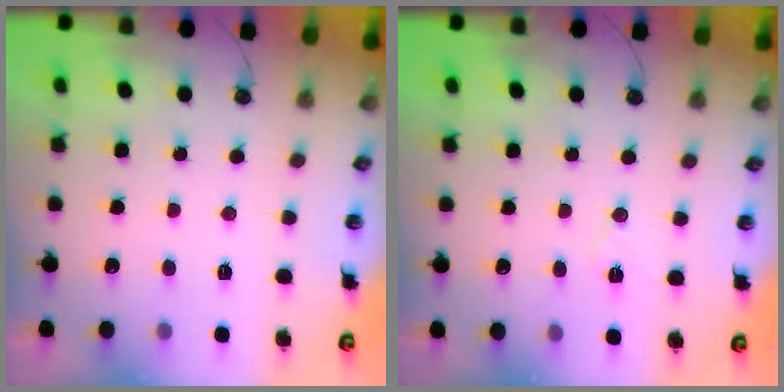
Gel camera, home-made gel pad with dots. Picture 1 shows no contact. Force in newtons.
{"total": 6.5, "press": 4.6, "slide": 4.6}